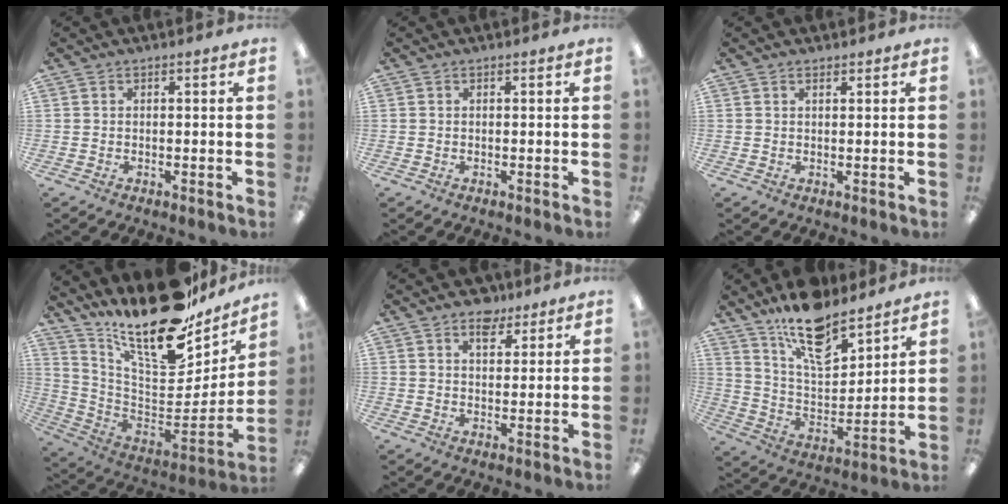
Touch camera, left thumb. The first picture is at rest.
{"total": 0.0}
{"total": 0.9, "force": [0.8, 0.3, 0.4], "torque": [-0.009, 0.001, 0.014]}
{"total": 20.4, "force": [15.5, 7.2, 11.2], "torque": [-0.162, -0.129, 0.259]}
{"total": 5.5, "force": [4.0, 3.0, 2.3], "torque": [-0.017, -0.018, 0.065]}
{"total": 16.2, "force": [12.6, 6.3, 8.1], "torque": [-0.139, -0.077, 0.221]}